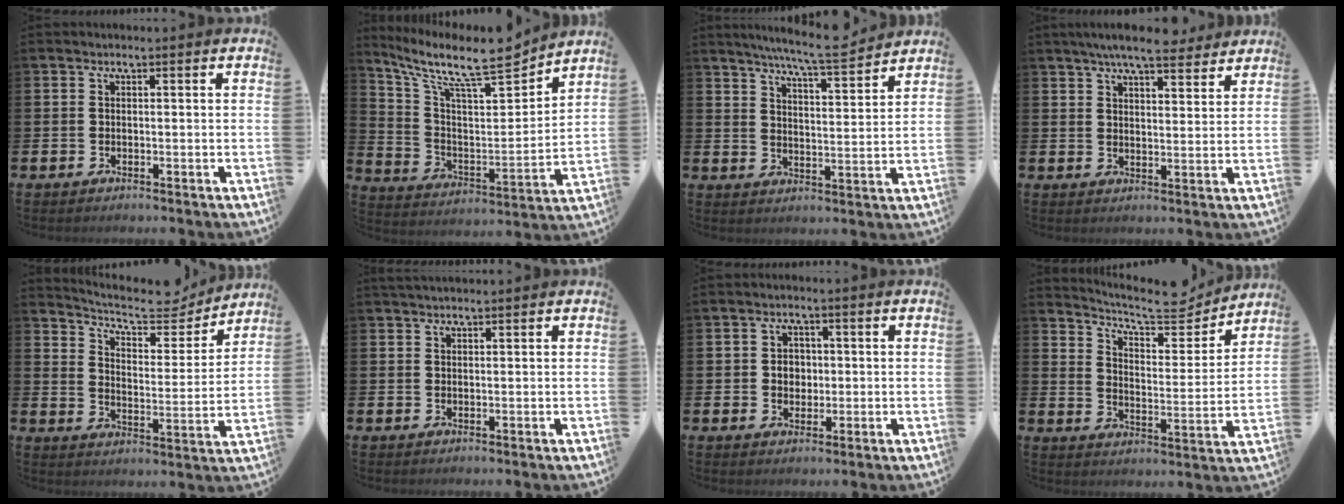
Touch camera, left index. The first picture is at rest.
{"total": 11.2, "force": [9.5, 2.3, 5.5], "torque": [-0.126, -0.073, 0.157]}
{"total": 7.5, "force": [7.1, -0.2, 2.5], "torque": [-0.057, -0.042, 0.123]}
{"total": 6.8, "force": [6.3, 1.0, 2.3], "torque": [-0.052, -0.021, 0.112]}
{"total": 8.0, "force": [7.4, 2.1, 2.3], "torque": [-0.067, -0.052, 0.126]}
{"total": 1.4, "force": [1.3, 0.2, 0.3], "torque": [-0.006, 0.003, 0.025]}
{"total": 2.8, "force": [0.2, 2.5, 1.3], "torque": [-0.015, 0.004, -0.003]}
{"total": 7.6, "force": [7.0, 1.7, 2.3], "torque": [-0.057, -0.058, 0.116]}